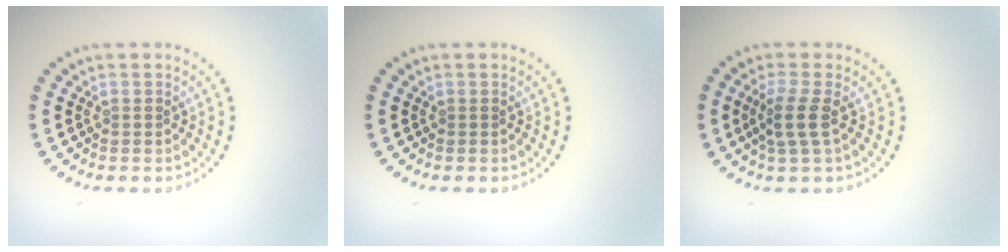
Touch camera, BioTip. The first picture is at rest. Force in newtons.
{"total": 0.0}
{"total": 2.4, "press": 2.0, "slide": 1.4}